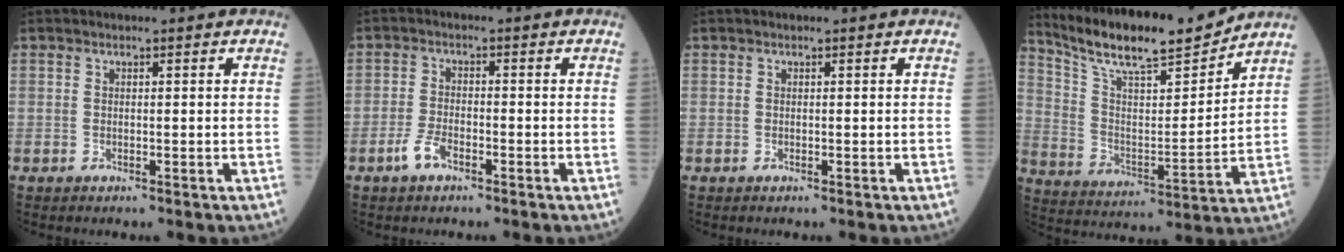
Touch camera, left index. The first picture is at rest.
{"total": 3.1, "force": [-2.0, 1.2, 2.1], "torque": [-0.051, 0.001, -0.042]}
{"total": 0.0}
{"total": 15.9, "force": [14.4, 1.6, 6.6], "torque": [-0.128, -0.008, 0.253]}